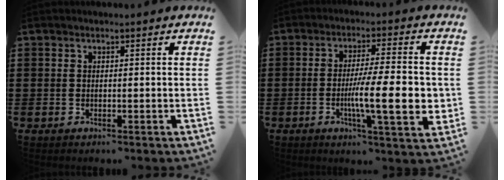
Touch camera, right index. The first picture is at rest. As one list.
[{"total": 12.1, "force": [-1.7, 2.2, 11.8], "torque": [-0.192, -0.011, -0.031]}]